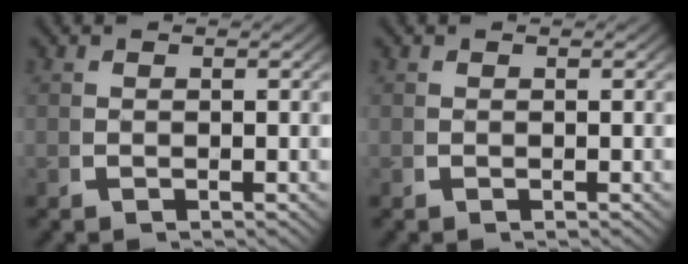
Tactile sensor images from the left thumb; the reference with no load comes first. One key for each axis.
{"total": 0.0}